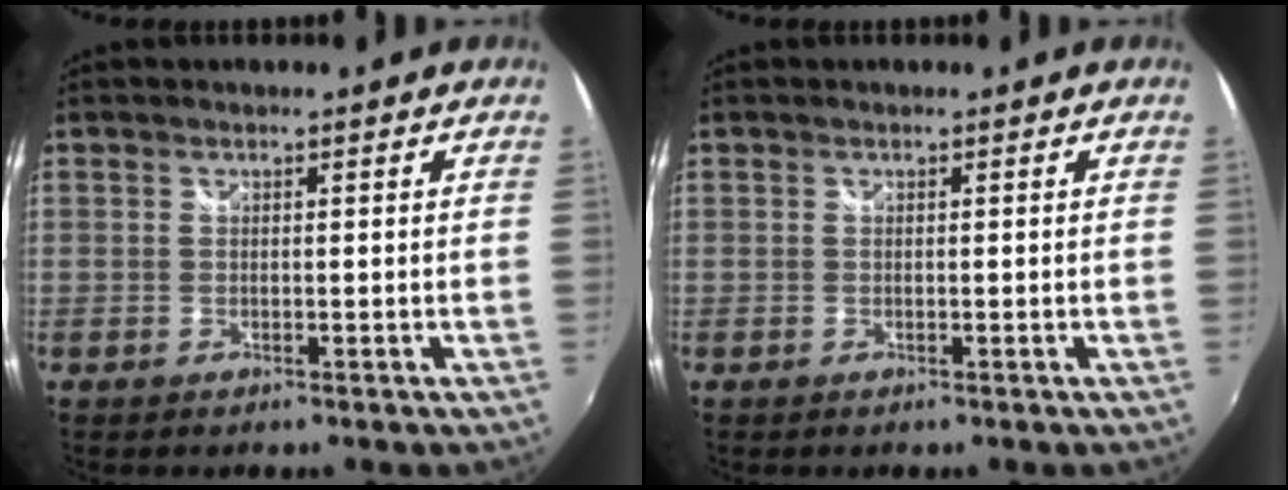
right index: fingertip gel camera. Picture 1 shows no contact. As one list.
[{"total": 0.0}]